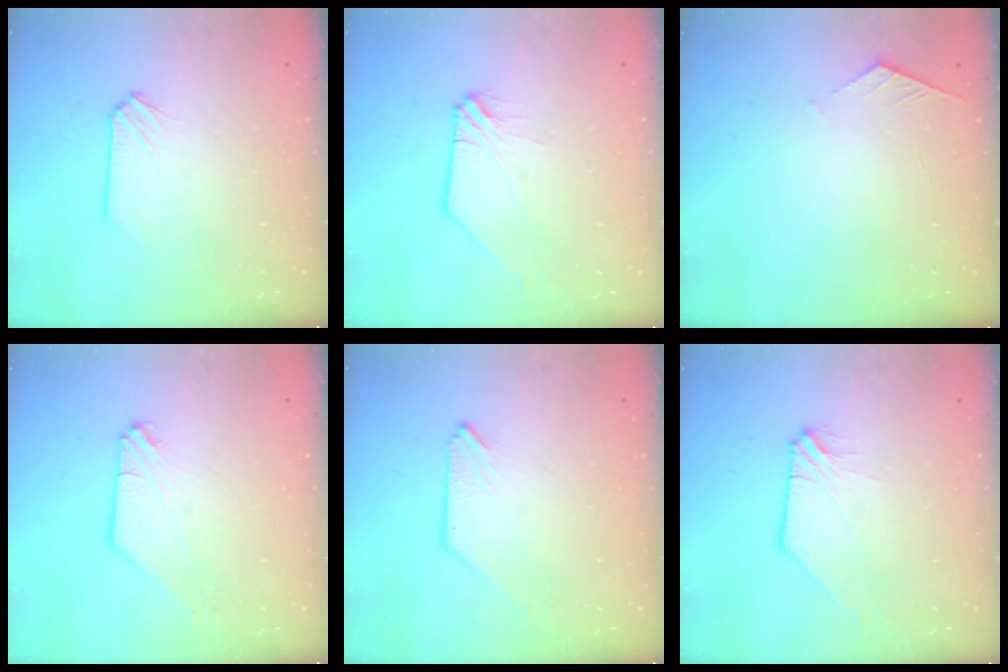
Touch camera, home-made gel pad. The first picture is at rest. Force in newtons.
{"total": 1.0, "press": 1.0, "slide": 0.2}
{"total": 4.0, "press": 4.0, "slide": 0.4}
{"total": 0.0}
{"total": 0.0}
{"total": 0.9, "press": 0.9, "slide": 0.1}